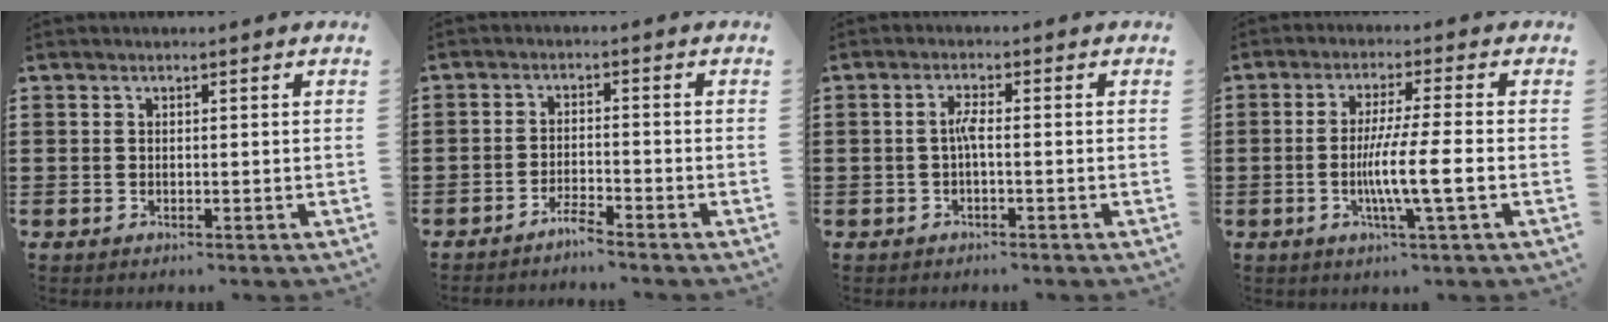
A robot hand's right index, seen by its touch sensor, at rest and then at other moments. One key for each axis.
{"total": 2.3, "fx": -2.2, "fy": -0.2, "fz": 0.6, "tx": -0.015, "ty": 0.000, "tz": -0.042}
{"total": 2.3, "fx": -0.5, "fy": 0.3, "fz": 2.2, "tx": -0.052, "ty": -0.002, "tz": -0.013}
{"total": 8.0, "fx": -1.8, "fy": 0.1, "fz": 7.8, "tx": -0.139, "ty": -0.011, "tz": -0.034}